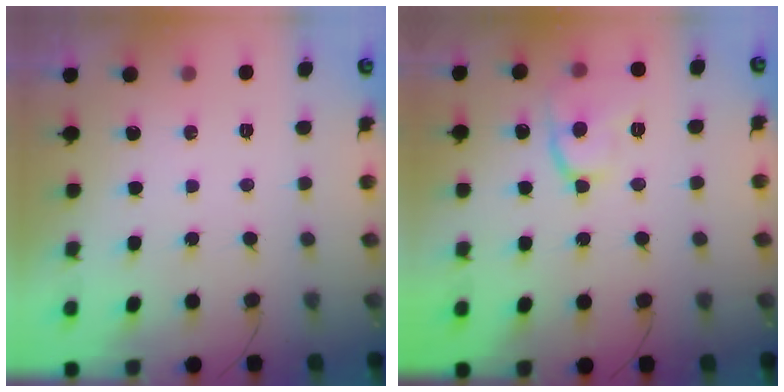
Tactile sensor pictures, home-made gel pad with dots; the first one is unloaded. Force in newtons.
{"total": 12.7, "press": 12.7, "slide": 1.2}